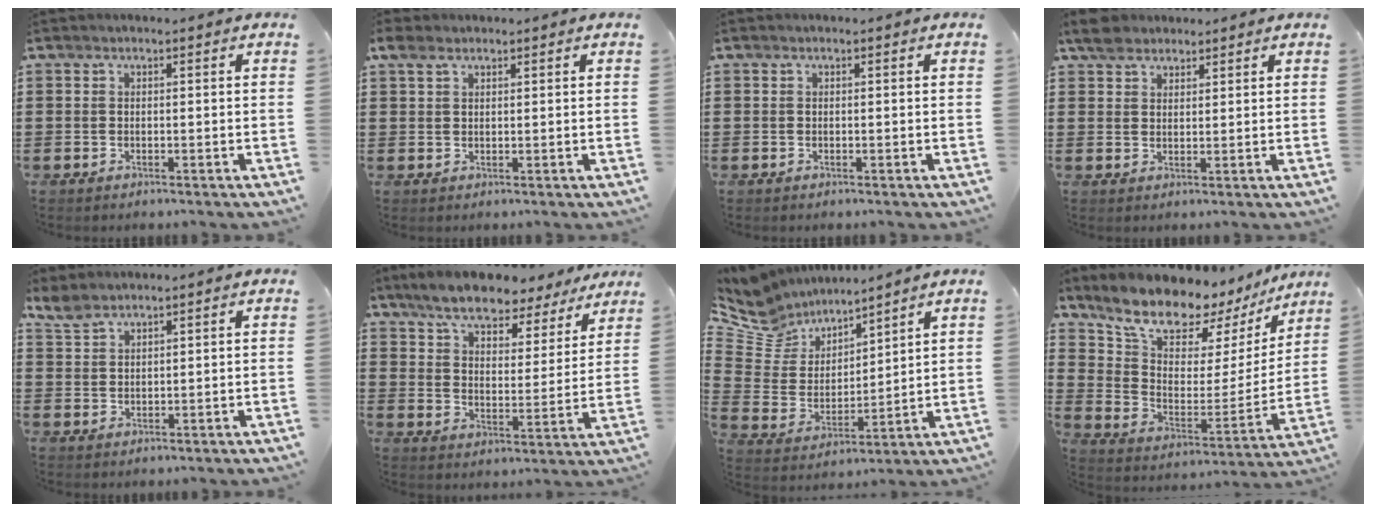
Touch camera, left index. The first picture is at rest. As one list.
[{"total": 2.6, "force": [1.6, 1.5, 1.4], "torque": [-0.033, 0.008, 0.028]}, {"total": 0.0}, {"total": 3.9, "force": [3.1, 1.9, 1.2], "torque": [-0.028, 0.002, 0.057]}, {"total": 3.2, "force": [2.9, 1.0, 1.1], "torque": [-0.030, -0.004, 0.055]}, {"total": 7.8, "force": [7.1, 1.5, 2.9], "torque": [-0.090, -0.034, 0.126]}, {"total": 8.6, "force": [7.5, 4.2, 0.6], "torque": [-0.068, -0.055, 0.141]}, {"total": 11.5, "force": [10.3, 3.2, 4.0], "torque": [-0.102, -0.081, 0.176]}]